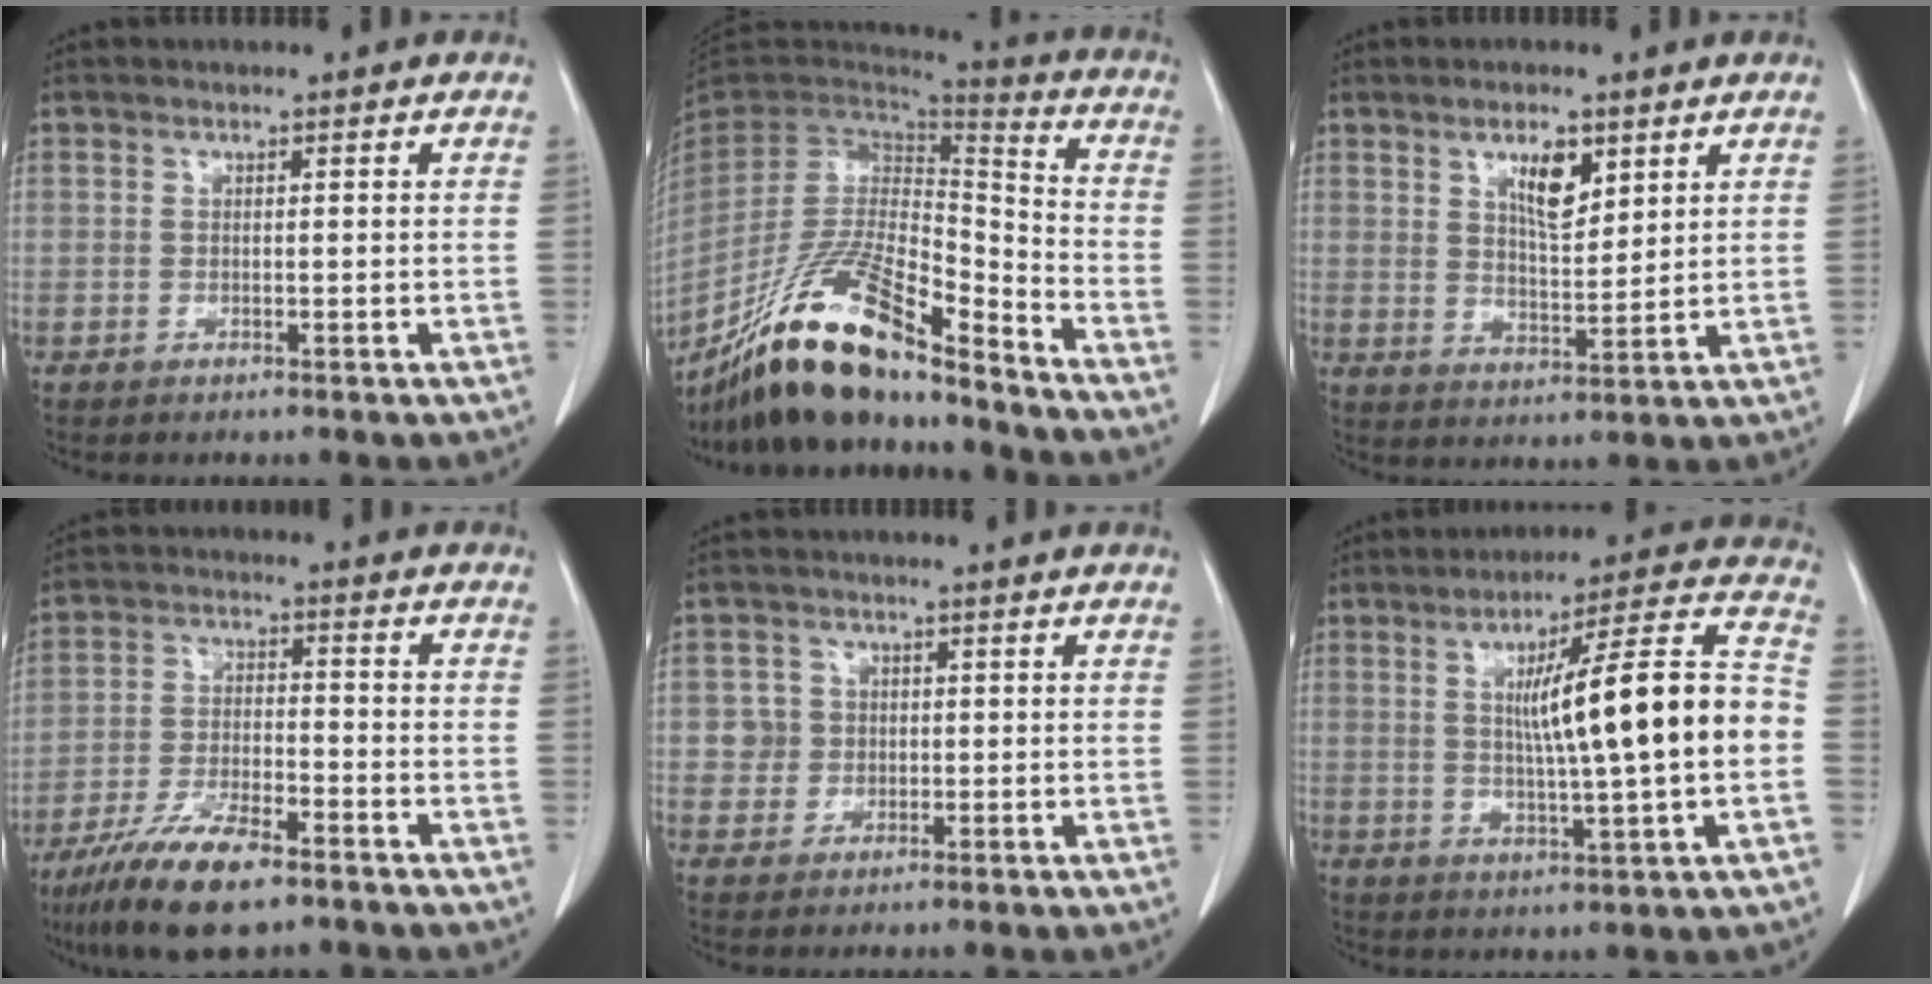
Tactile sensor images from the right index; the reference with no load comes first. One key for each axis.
{"total": 20.7, "fx": -16.1, "fy": 3.7, "fz": 12.5, "tx": -0.254, "ty": -0.011, "tz": -0.296}
{"total": 6.1, "fx": 3.1, "fy": 2.0, "fz": 4.8, "tx": -0.086, "ty": -0.003, "tz": 0.058}
{"total": 11.4, "fx": -8.0, "fy": 2.7, "fz": 7.6, "tx": -0.145, "ty": -0.020, "tz": -0.144}
{"total": 3.0, "fx": 0.2, "fy": 3.0, "fz": 0.1, "tx": 0.008, "ty": 0.007, "tz": 0.005}
{"total": 16.8, "fx": 0.0, "fy": 0.6, "fz": 16.8, "tx": -0.254, "ty": 0.020, "tz": 0.000}